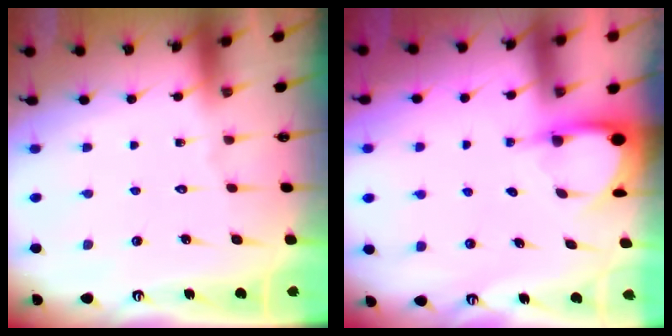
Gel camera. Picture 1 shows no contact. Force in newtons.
{"total": 3.6, "press": 3.6, "slide": 0.3}